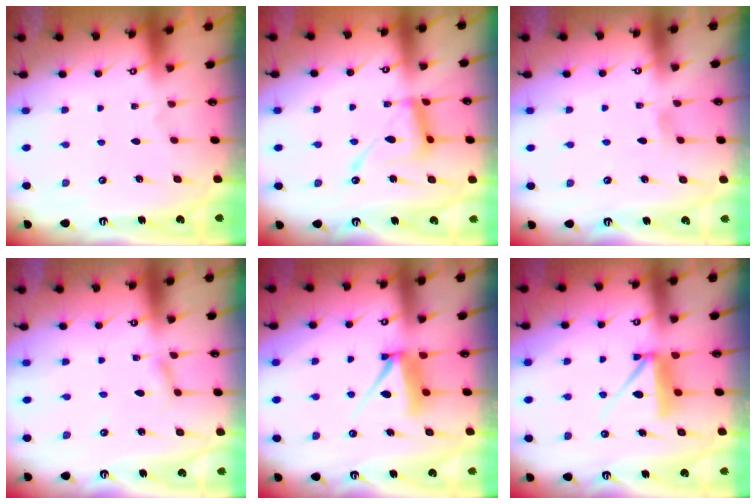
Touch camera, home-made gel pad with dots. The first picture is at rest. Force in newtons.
{"total": 13.6, "press": 13.6, "slide": 1.2}
{"total": 5.4, "press": 5.3, "slide": 0.7}
{"total": 1.4, "press": 1.4, "slide": 0.2}
{"total": 7.8, "press": 7.8, "slide": 0.4}
{"total": 7.8, "press": 7.8, "slide": 0.9}